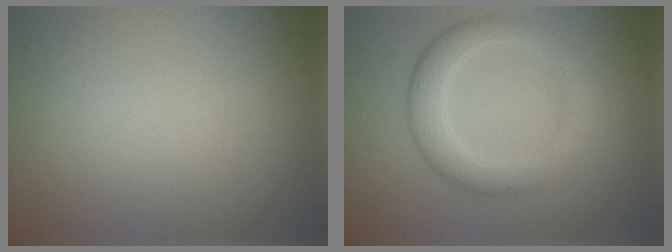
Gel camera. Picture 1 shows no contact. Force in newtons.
{"total": 4.2, "press": 4.2, "slide": 0.1}